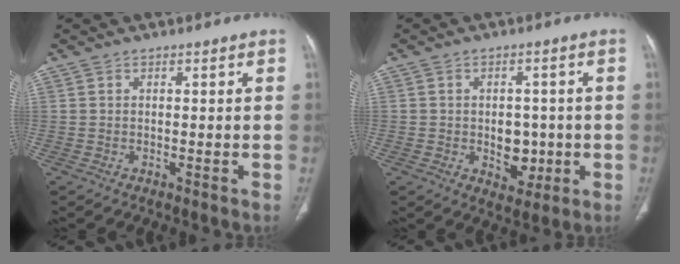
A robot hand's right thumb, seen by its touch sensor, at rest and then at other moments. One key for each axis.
{"total": 6.5, "fx": -1.0, "fy": 4.8, "fz": 4.3, "tx": -0.024, "ty": 0.003, "tz": -0.003}